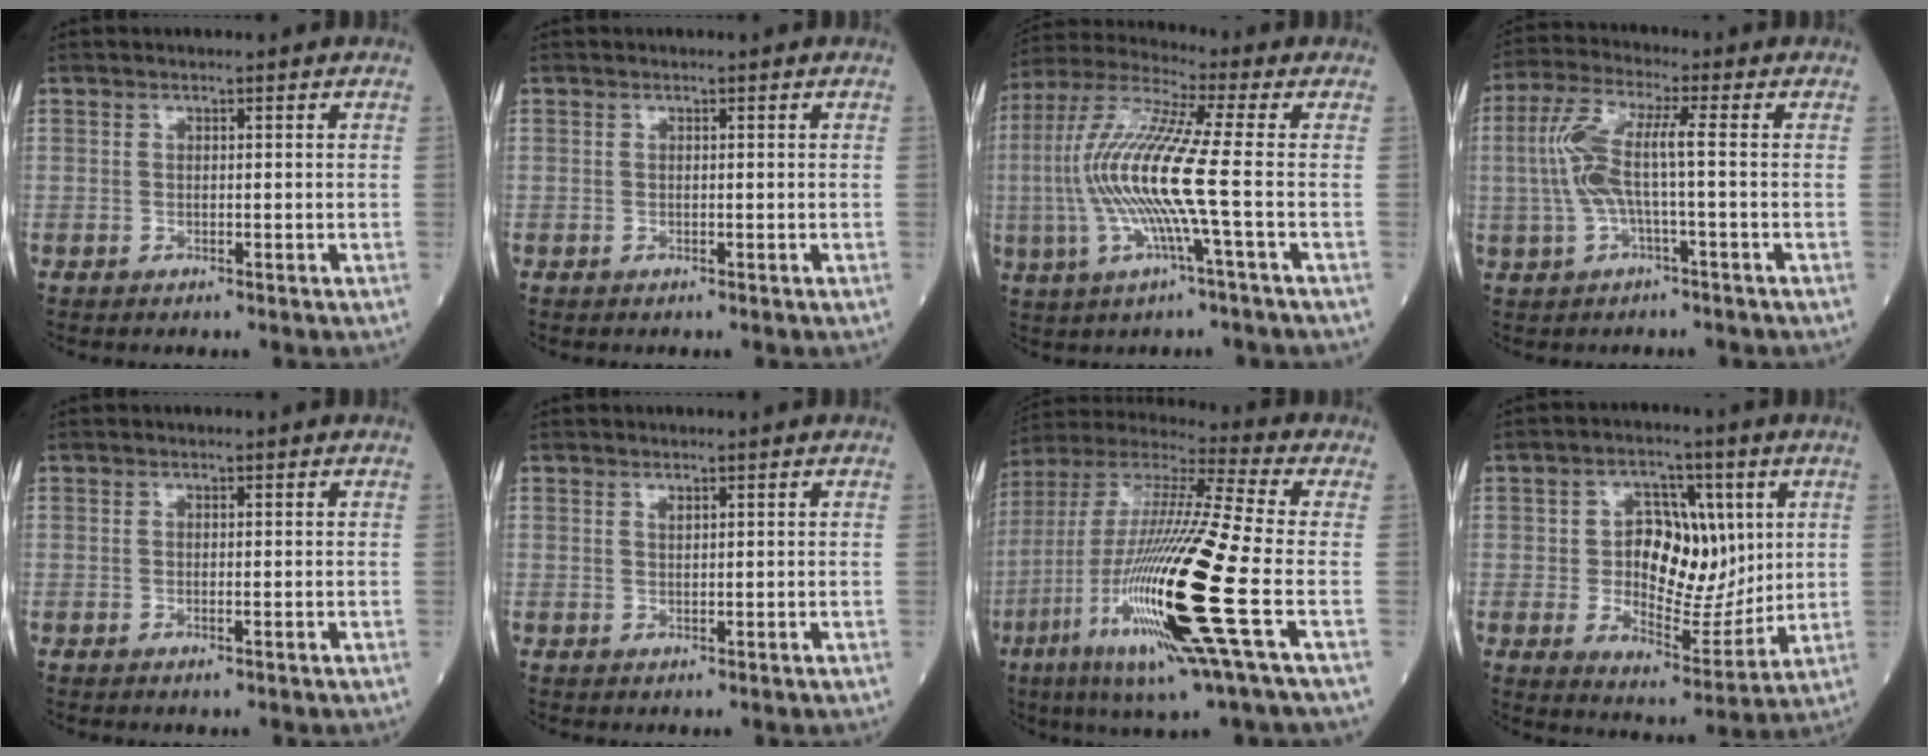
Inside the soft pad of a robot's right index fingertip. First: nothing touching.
{"total": 0.0}
{"total": 13.4, "force": [-1.8, -0.3, 13.3], "torque": [-0.285, 0.005, -0.047]}
{"total": 7.8, "force": [-0.3, 1.1, 7.7], "torque": [-0.176, 0.025, -0.010]}
{"total": 0.7, "force": [-0.2, 0.0, 0.6], "torque": [-0.014, -0.002, -0.002]}
{"total": 0.6, "force": [0.5, 0.1, 0.4], "torque": [-0.009, -0.004, 0.009]}
{"total": 24.3, "force": [-7.0, 1.0, 23.3], "torque": [-0.481, -0.038, -0.136]}
{"total": 12.2, "force": [1.9, 6.7, 10.0], "torque": [-0.154, 0.010, 0.038]}